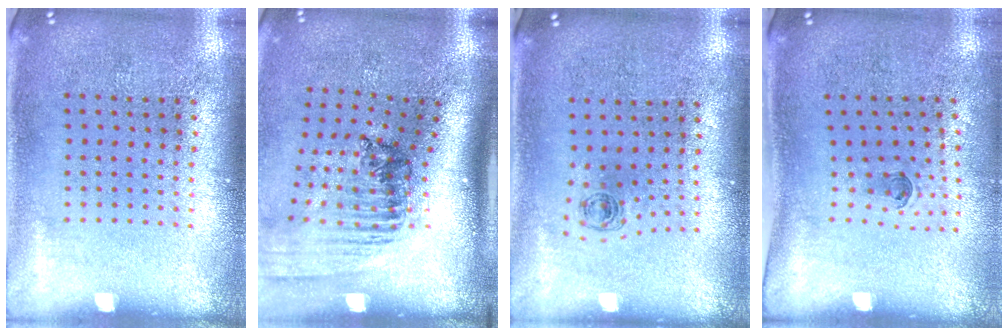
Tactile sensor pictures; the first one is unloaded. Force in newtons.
{"total": 1.8, "press": 1.4, "slide": 1.2}
{"total": 0.5, "press": 0.3, "slide": 0.4}
{"total": 0.5, "press": 0.3, "slide": 0.4}